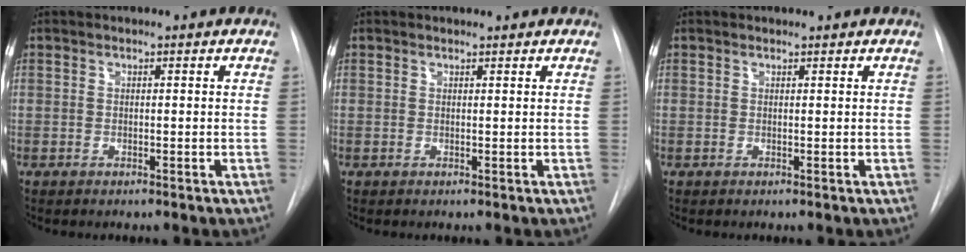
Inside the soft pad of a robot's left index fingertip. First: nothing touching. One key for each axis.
{"total": 1.1, "fx": 1.0, "fy": 0.2, "fz": 0.2, "tx": -0.008, "ty": 0.008, "tz": 0.013}
{"total": 0.8, "fx": 0.8, "fy": 0.2, "fz": 0.1, "tx": -0.007, "ty": 0.008, "tz": 0.011}